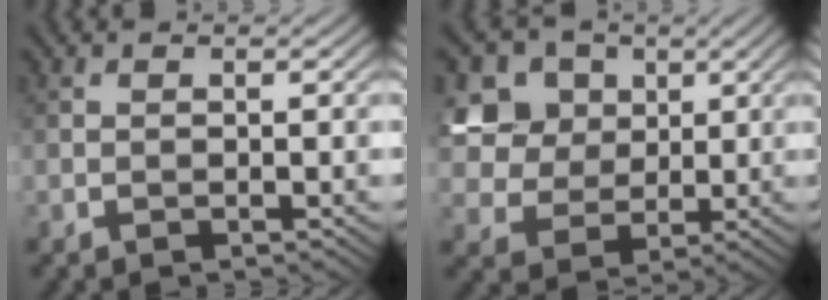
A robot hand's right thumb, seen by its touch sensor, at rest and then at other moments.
{"total": 12.7, "force": [5.3, 10.0, 5.6], "torque": [-0.190, 0.018, 0.119]}